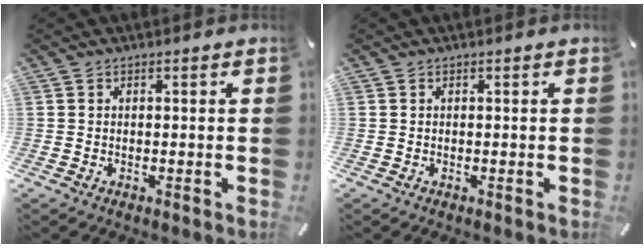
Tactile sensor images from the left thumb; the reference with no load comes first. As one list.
[{"total": 0.0}]